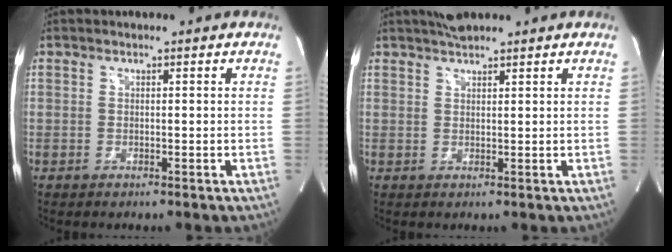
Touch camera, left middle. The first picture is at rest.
{"total": 3.3, "force": [2.9, 0.5, 1.5], "torque": [-0.030, 0.018, 0.053]}